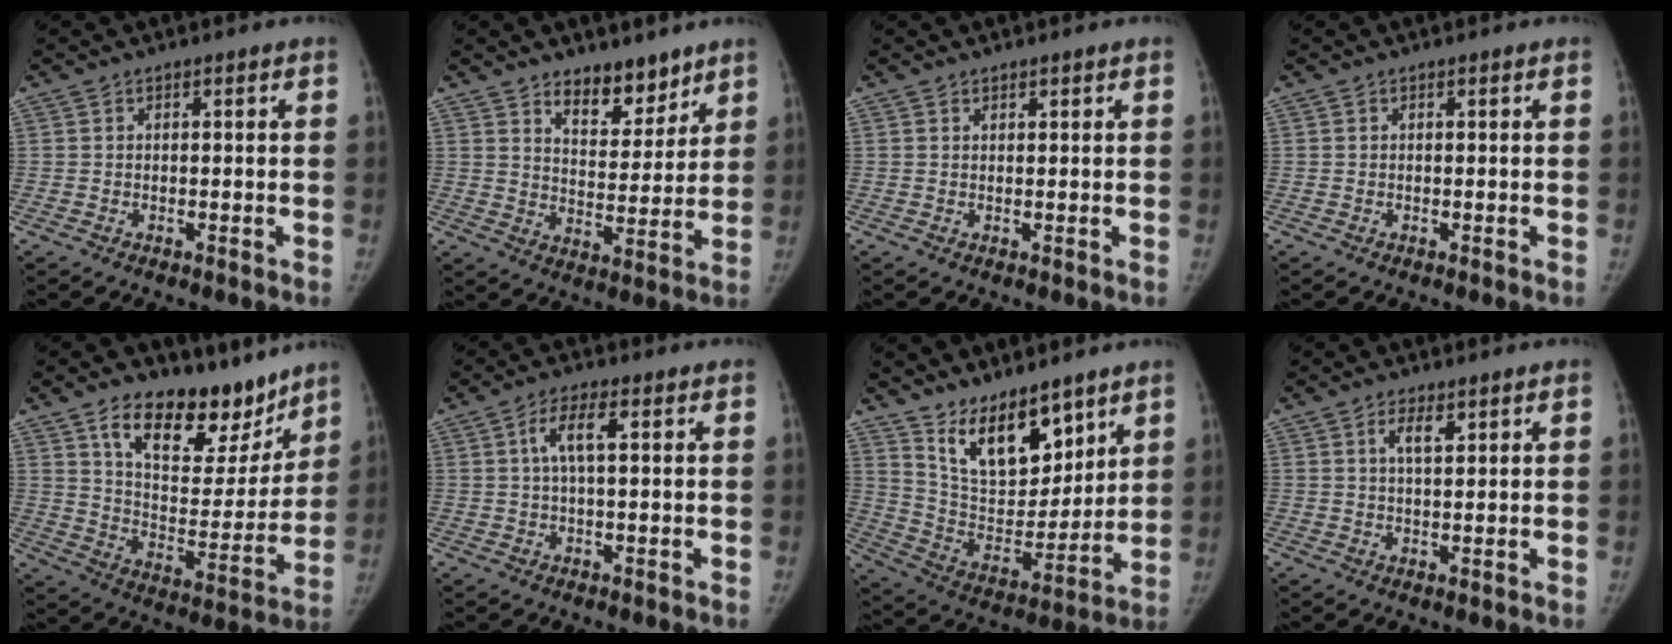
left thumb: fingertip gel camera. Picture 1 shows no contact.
{"total": 9.2, "force": [6.8, 4.4, 4.2], "torque": [-0.031, -0.052, 0.113]}
{"total": 0.6, "force": [0.5, 0.2, 0.1], "torque": [0.001, -0.004, 0.009]}
{"total": 0.0}
{"total": 19.0, "force": [13.2, 9.7, 9.6], "torque": [-0.082, -0.085, 0.212]}
{"total": 5.0, "force": [1.2, 1.5, 4.6], "torque": [-0.096, 0.012, 0.022]}
{"total": 16.0, "force": [11.1, 7.4, 8.8], "torque": [-0.092, -0.080, 0.213]}
{"total": 3.3, "force": [1.7, 1.2, 2.5], "torque": [-0.041, -0.006, 0.031]}